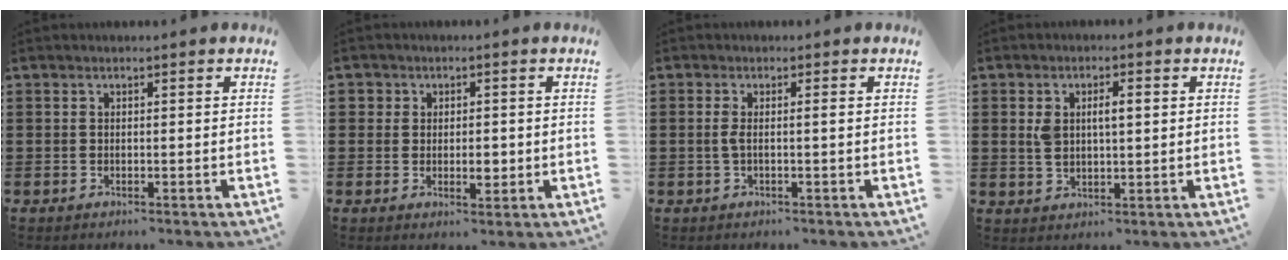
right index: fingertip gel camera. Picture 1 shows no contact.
{"total": 3.1, "force": [-0.1, 2.4, 1.9], "torque": [-0.034, 0.007, -0.007]}
{"total": 2.0, "force": [-0.2, 0.1, 2.0], "torque": [-0.047, -0.004, -0.008]}
{"total": 3.8, "force": [0.8, 1.6, 3.3], "torque": [-0.067, 0.008, 0.011]}